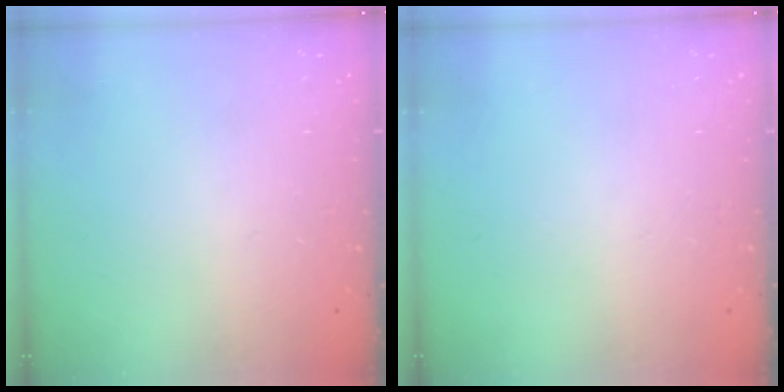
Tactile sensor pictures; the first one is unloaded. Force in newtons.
{"total": 0.0}